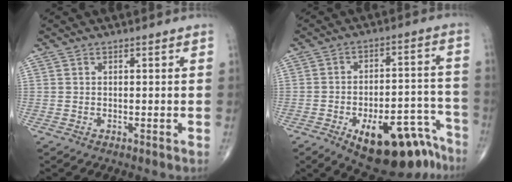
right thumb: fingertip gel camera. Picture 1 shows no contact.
{"total": 18.8, "force": [-11.9, 8.0, 12.2], "torque": [-0.107, 0.093, -0.166]}